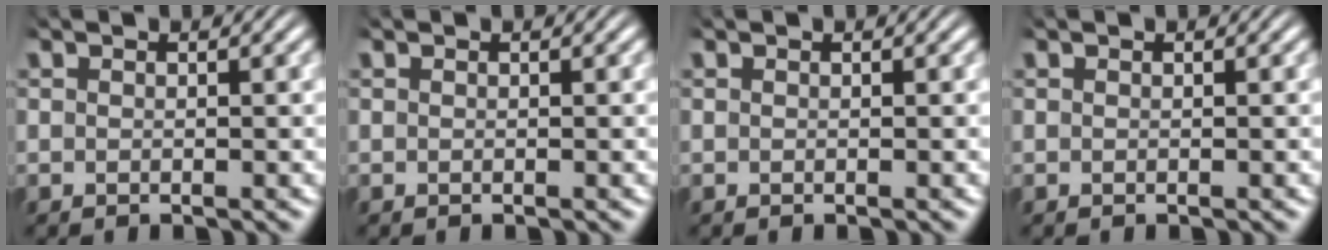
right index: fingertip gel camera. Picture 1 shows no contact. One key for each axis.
{"total": 0.0}
{"total": 0.0}
{"total": 0.0}